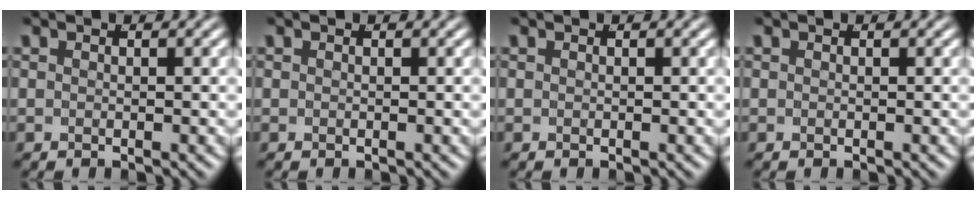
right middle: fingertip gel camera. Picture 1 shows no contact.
{"total": 0.0}
{"total": 0.0}
{"total": 0.0}